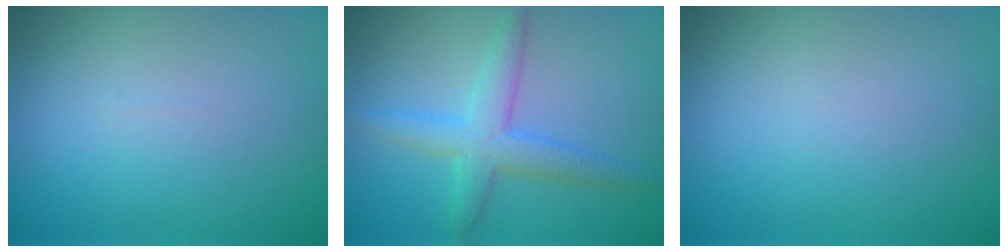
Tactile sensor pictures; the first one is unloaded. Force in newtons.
{"total": 3.7, "press": 3.7, "slide": 0.0}
{"total": 0.0}